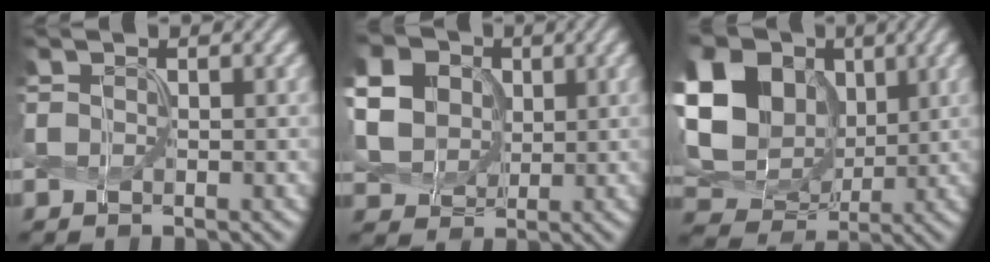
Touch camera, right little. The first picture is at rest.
{"total": 11.0, "force": [3.5, 9.0, 5.2], "torque": [-0.153, 0.028, 0.075]}
{"total": 16.1, "force": [4.5, 12.6, 9.0], "torque": [-0.236, 0.035, 0.081]}